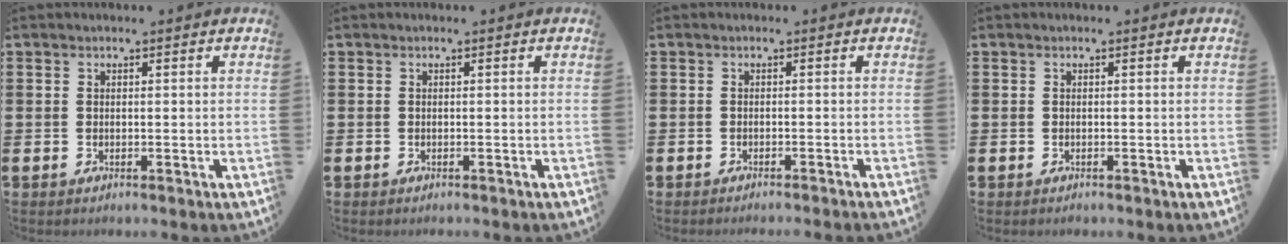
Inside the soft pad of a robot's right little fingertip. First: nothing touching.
{"total": 0.0}
{"total": 0.7, "force": [-0.6, -0.2, 0.0], "torque": [0.002, 0.000, -0.013]}
{"total": 0.0}